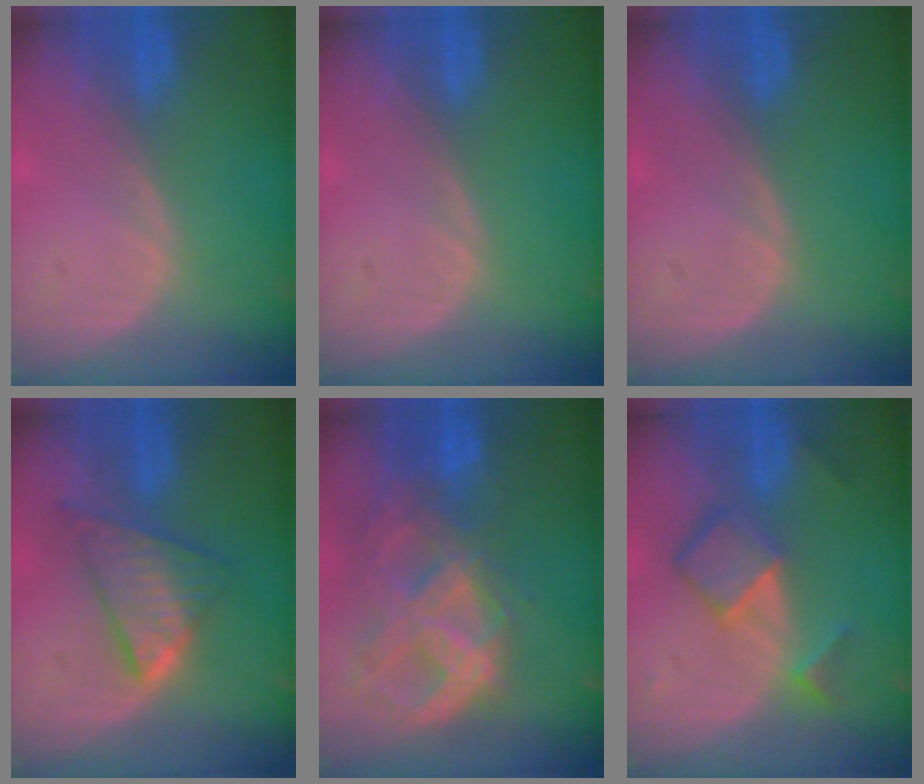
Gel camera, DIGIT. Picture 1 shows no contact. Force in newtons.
{"total": 0.0}
{"total": 0.0}
{"total": 6.7, "press": 6.6, "slide": 0.3}
{"total": 10.9, "press": 9.2, "slide": 5.8}
{"total": 6.9, "press": 6.0, "slide": 3.5}